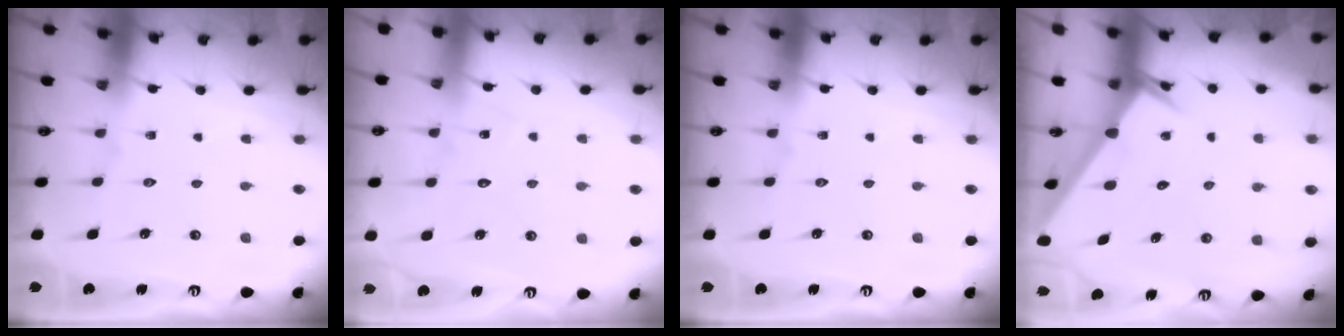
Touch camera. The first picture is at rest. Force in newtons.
{"total": 6.2, "press": 6.2, "slide": 0.4}
{"total": 0.0}
{"total": 2.6, "press": 2.6, "slide": 0.1}